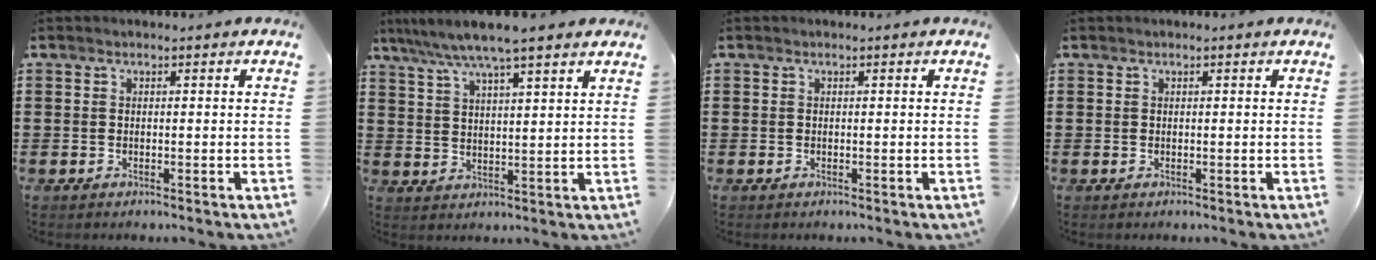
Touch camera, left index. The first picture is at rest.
{"total": 6.0, "force": [5.0, 0.0, 3.3], "torque": [-0.081, -0.018, 0.085]}
{"total": 0.0}
{"total": 0.0}